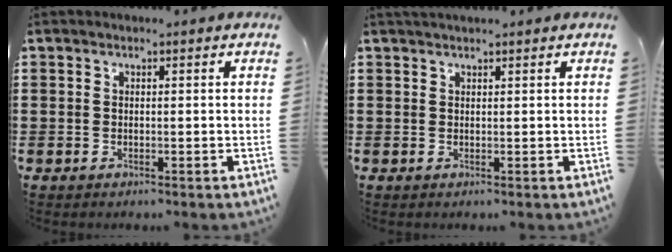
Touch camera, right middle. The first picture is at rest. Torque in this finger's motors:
{"motor_torque": [0.53, -0.31, 0.11, 0.04]}